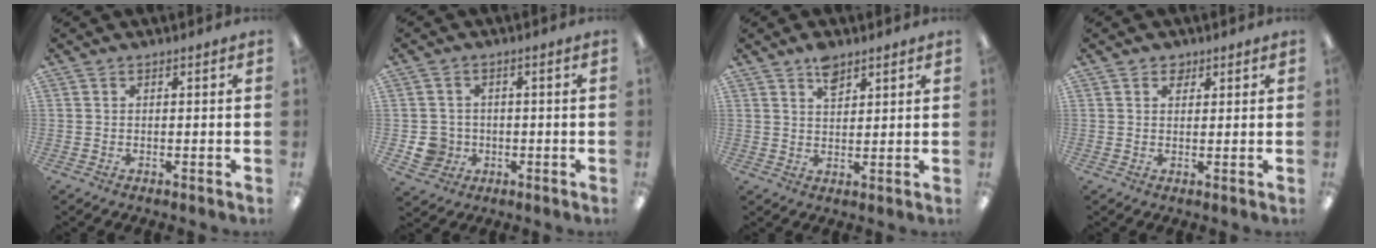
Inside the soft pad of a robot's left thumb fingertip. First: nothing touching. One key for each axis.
{"total": 5.2, "fx": -1.2, "fy": 4.9, "fz": 1.3, "tx": -0.024, "ty": 0.011, "tz": -0.020}
{"total": 4.5, "fx": 3.2, "fy": 2.1, "fz": 2.2, "tx": -0.027, "ty": -0.015, "tz": 0.055}
{"total": 2.1, "fx": 1.5, "fy": 1.4, "fz": 0.6, "tx": 0.002, "ty": -0.005, "tz": 0.024}